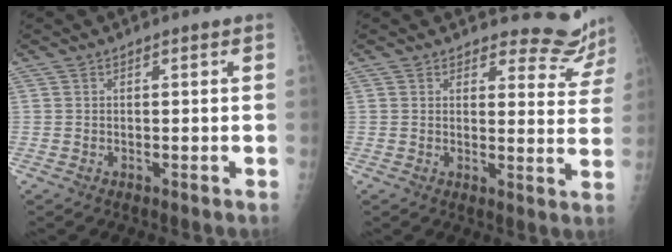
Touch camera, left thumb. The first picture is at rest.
{"total": 8.4, "force": [8.2, 1.8, 0.0], "torque": [0.034, -0.085, 0.079]}